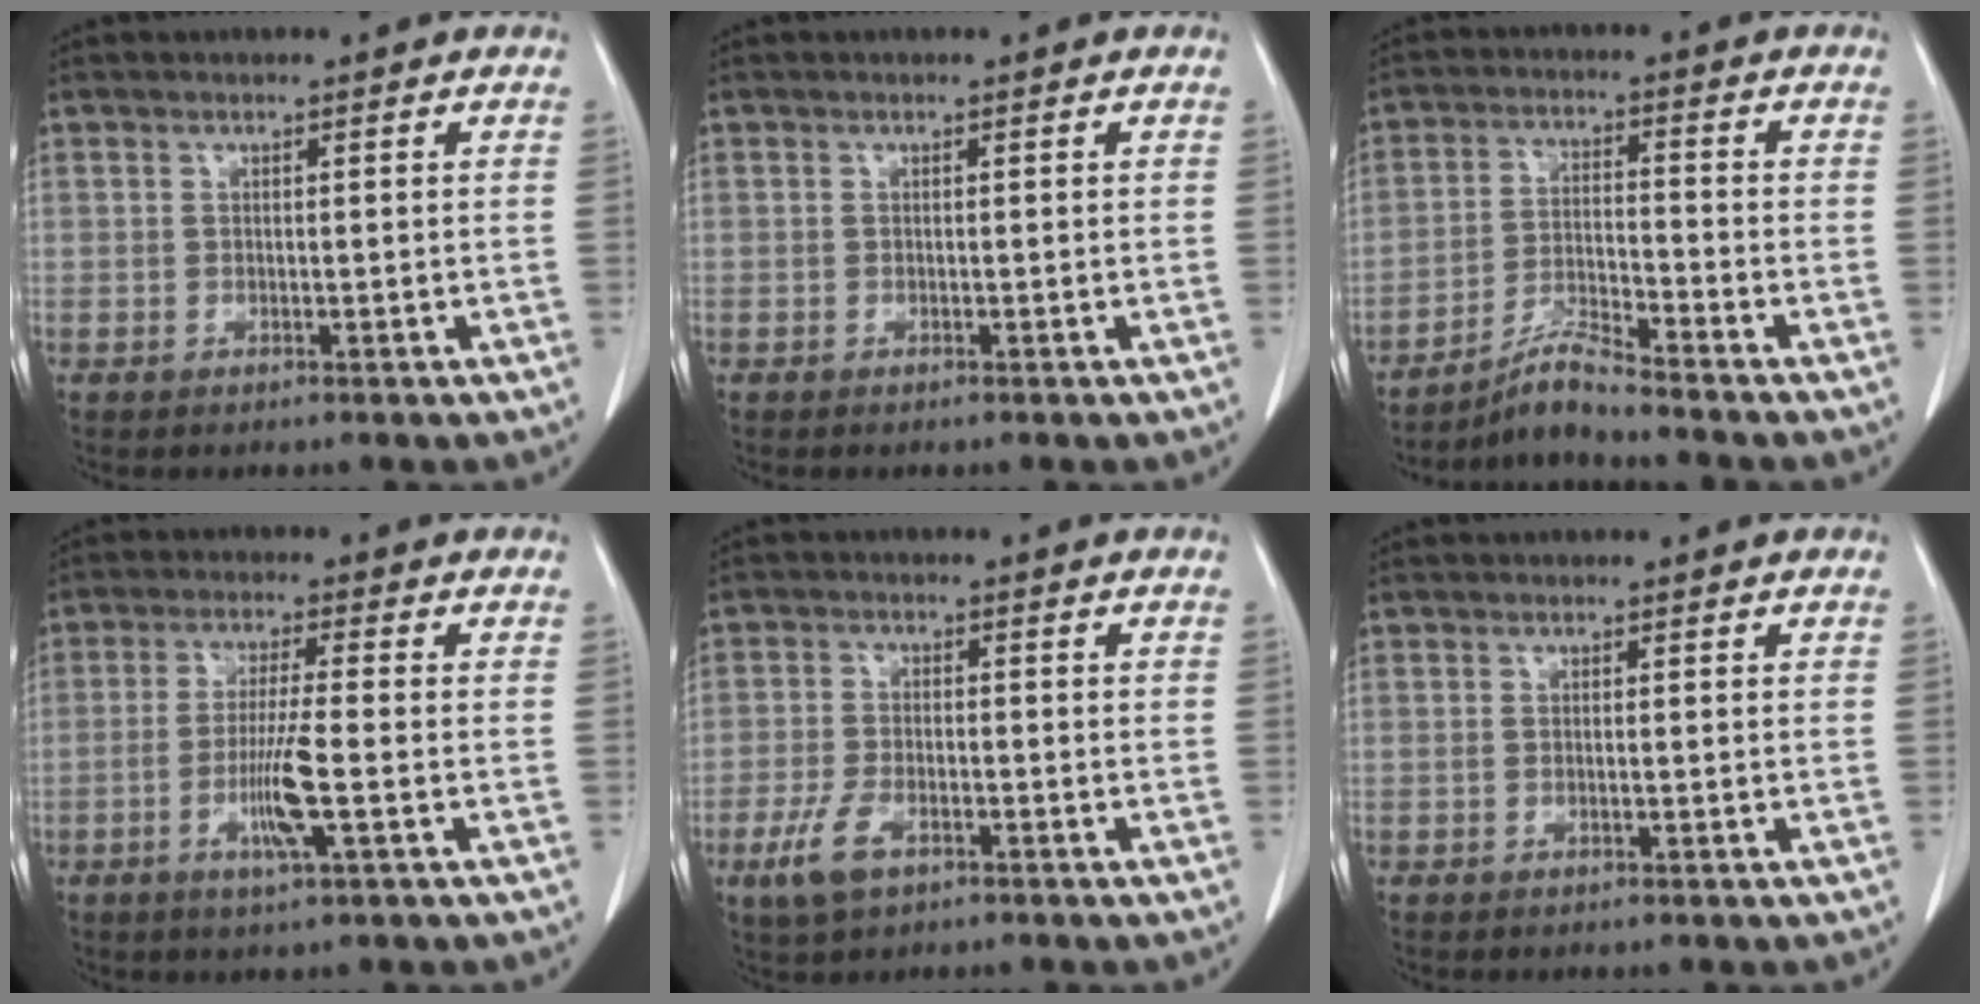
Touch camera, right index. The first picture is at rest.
{"total": 0.0}
{"total": 5.6, "force": [-5.2, -1.3, 1.9], "torque": [-0.040, -0.019, -0.097]}
{"total": 7.0, "force": [-2.2, -0.2, 6.6], "torque": [-0.126, -0.010, -0.041]}
{"total": 5.4, "force": [-2.8, 2.5, 3.9], "torque": [-0.088, -0.006, -0.050]}
{"total": 0.0}